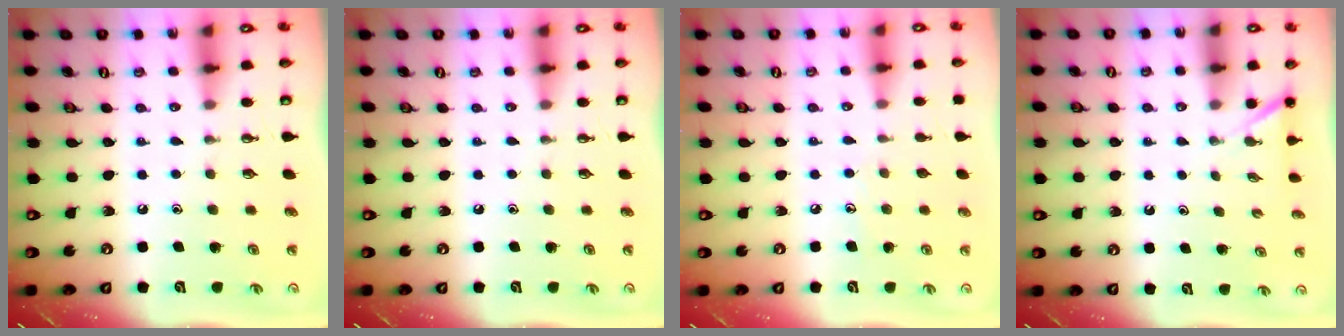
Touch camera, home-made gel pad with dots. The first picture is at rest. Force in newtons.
{"total": 0.0}
{"total": 4.8, "press": 4.8, "slide": 0.5}
{"total": 1.5, "press": 1.5, "slide": 0.1}